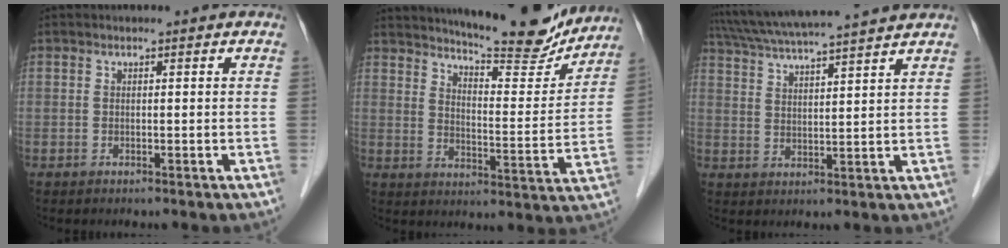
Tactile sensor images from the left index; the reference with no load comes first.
{"total": 17.2, "force": [15.8, 2.3, 6.4], "torque": [-0.096, -0.035, 0.210]}
{"total": 15.9, "force": [14.1, -0.5, 7.3], "torque": [-0.140, 0.030, 0.214]}